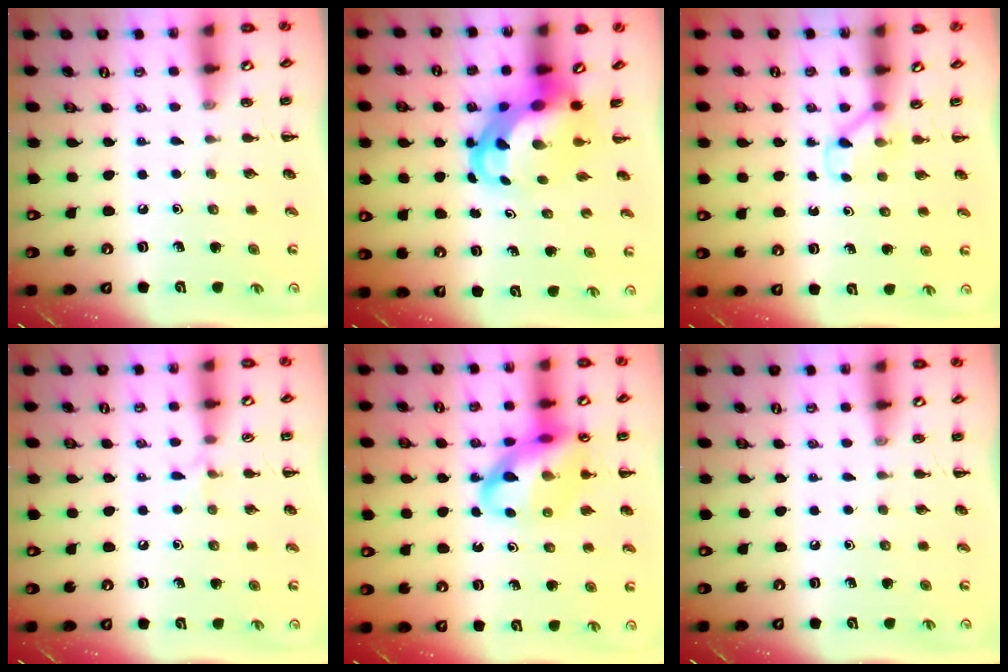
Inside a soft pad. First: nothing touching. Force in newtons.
{"total": 6.4, "press": 6.1, "slide": 1.8}
{"total": 2.8, "press": 2.6, "slide": 0.9}
{"total": 4.1, "press": 3.8, "slide": 1.6}
{"total": 17.2, "press": 16.9, "slide": 3.1}
{"total": 0.0}